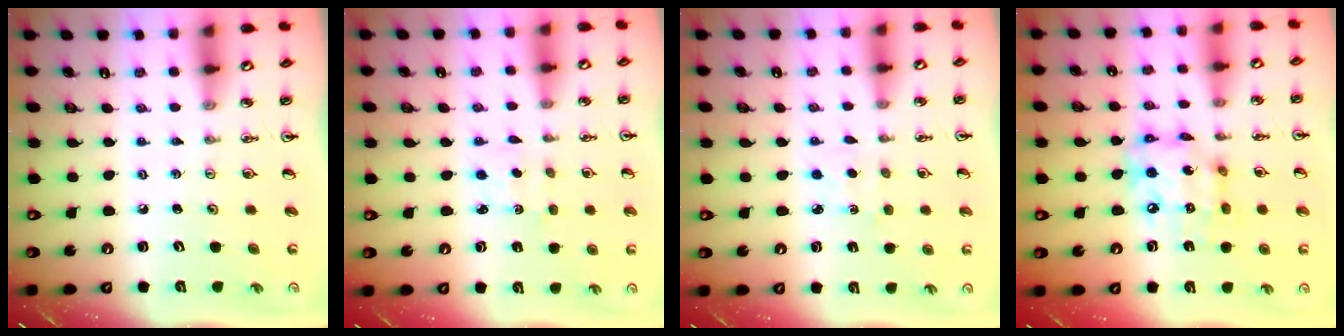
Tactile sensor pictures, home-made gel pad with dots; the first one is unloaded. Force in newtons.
{"total": 1.7, "press": 1.6, "slide": 0.5}
{"total": 2.2, "press": 2.2, "slide": 0.3}
{"total": 13.7, "press": 13.6, "slide": 1.3}